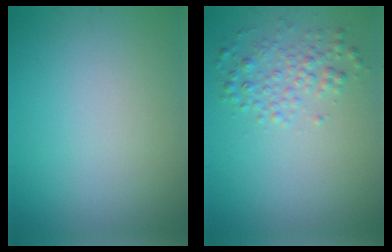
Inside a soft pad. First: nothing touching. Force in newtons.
{"total": 2.4, "press": 2.4, "slide": 0.1}